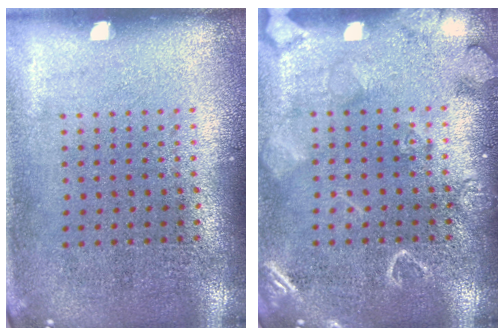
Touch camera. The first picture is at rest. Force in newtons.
{"total": 2.9, "press": 2.9, "slide": 0.4}